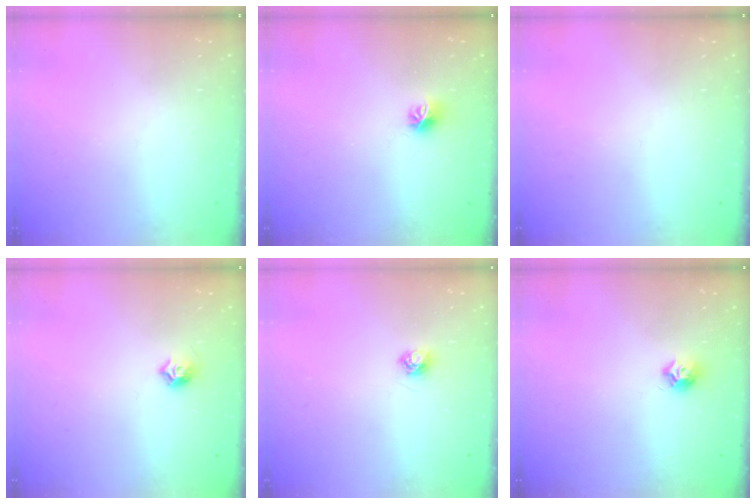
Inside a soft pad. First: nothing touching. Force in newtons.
{"total": 7.4, "press": 7.3, "slide": 0.6}
{"total": 0.0}
{"total": 5.7, "press": 5.6, "slide": 1.0}
{"total": 3.6, "press": 3.6, "slide": 0.4}
{"total": 7.1, "press": 7.1, "slide": 0.8}